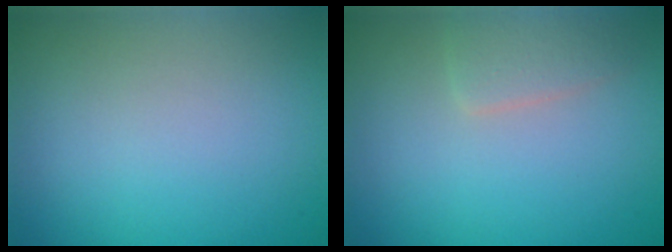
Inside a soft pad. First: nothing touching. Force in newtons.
{"total": 2.0, "press": 2.0, "slide": 0.1}